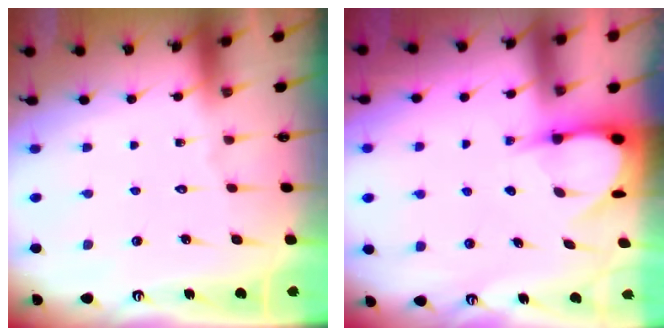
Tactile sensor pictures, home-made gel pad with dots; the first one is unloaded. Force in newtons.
{"total": 5.0, "press": 5.0, "slide": 0.6}